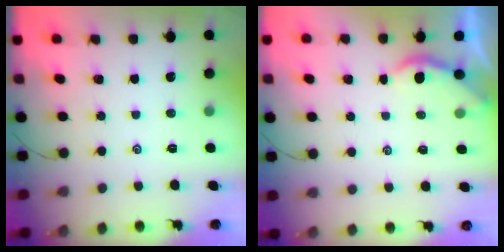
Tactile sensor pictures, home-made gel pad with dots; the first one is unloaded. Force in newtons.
{"total": 1.9, "press": 1.9, "slide": 0.4}